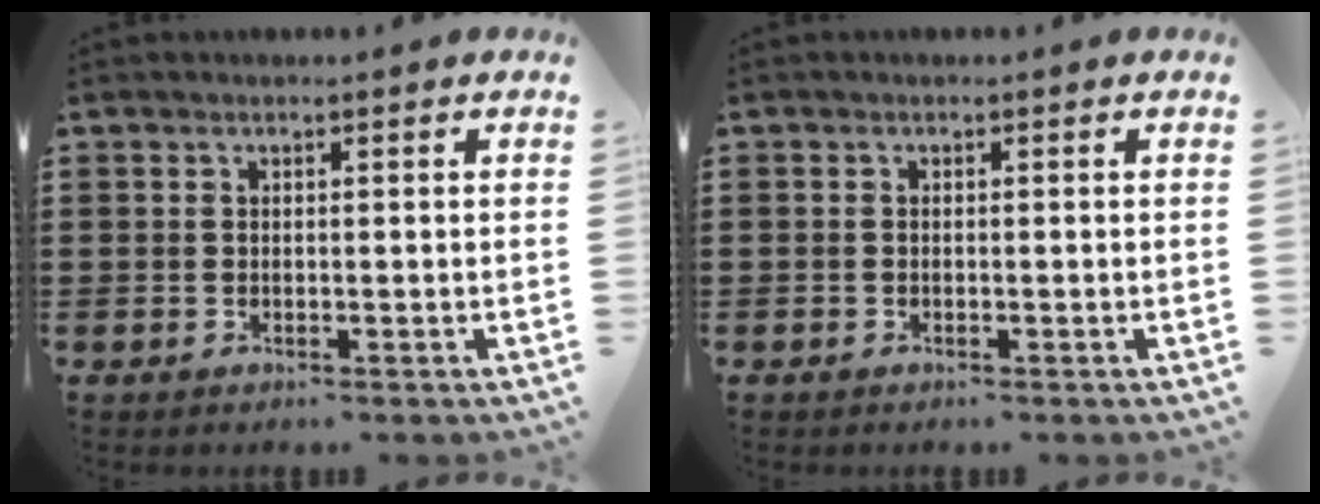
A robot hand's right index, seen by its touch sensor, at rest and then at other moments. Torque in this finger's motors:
{"motor_torque": [-1.09, 1.06, -0.06, -0.01]}